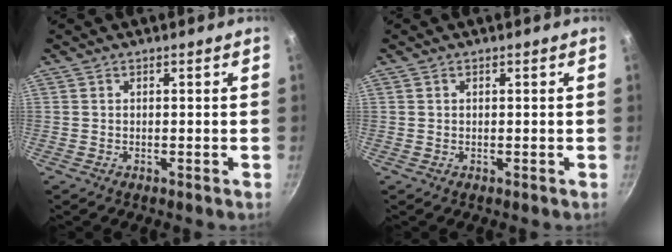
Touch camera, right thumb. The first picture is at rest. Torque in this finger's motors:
{"motor_torque": [0.19, 0.01, -0.29, 0.18, 0.04]}